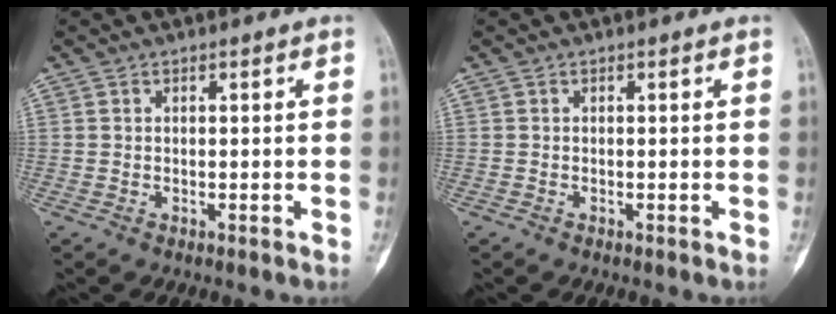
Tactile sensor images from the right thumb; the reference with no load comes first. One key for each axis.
{"total": 0.0}